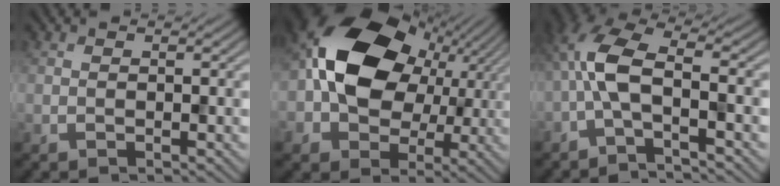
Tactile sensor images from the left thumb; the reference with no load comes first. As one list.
[{"total": 16.2, "force": [1.9, 12.0, 10.7], "torque": [-0.196, 0.001, 0.036]}, {"total": 6.0, "force": [-2.0, 2.1, 5.3], "torque": [-0.116, 0.015, -0.055]}]